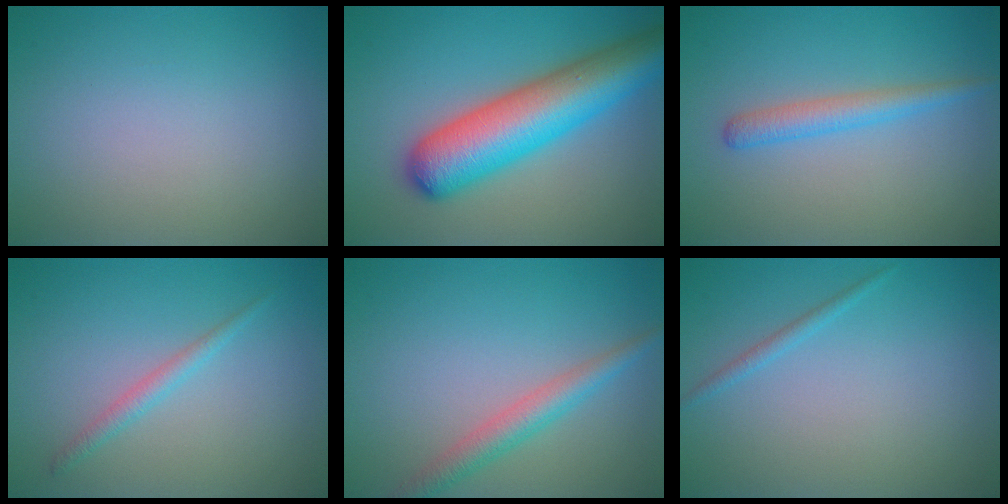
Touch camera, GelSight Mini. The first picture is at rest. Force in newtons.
{"total": 9.7, "press": 9.7, "slide": 0.3}
{"total": 2.4, "press": 2.4, "slide": 0.2}
{"total": 1.4, "press": 1.4, "slide": 0.1}
{"total": 2.9, "press": 2.9, "slide": 0.2}
{"total": 0.9, "press": 0.9, "slide": 0.2}